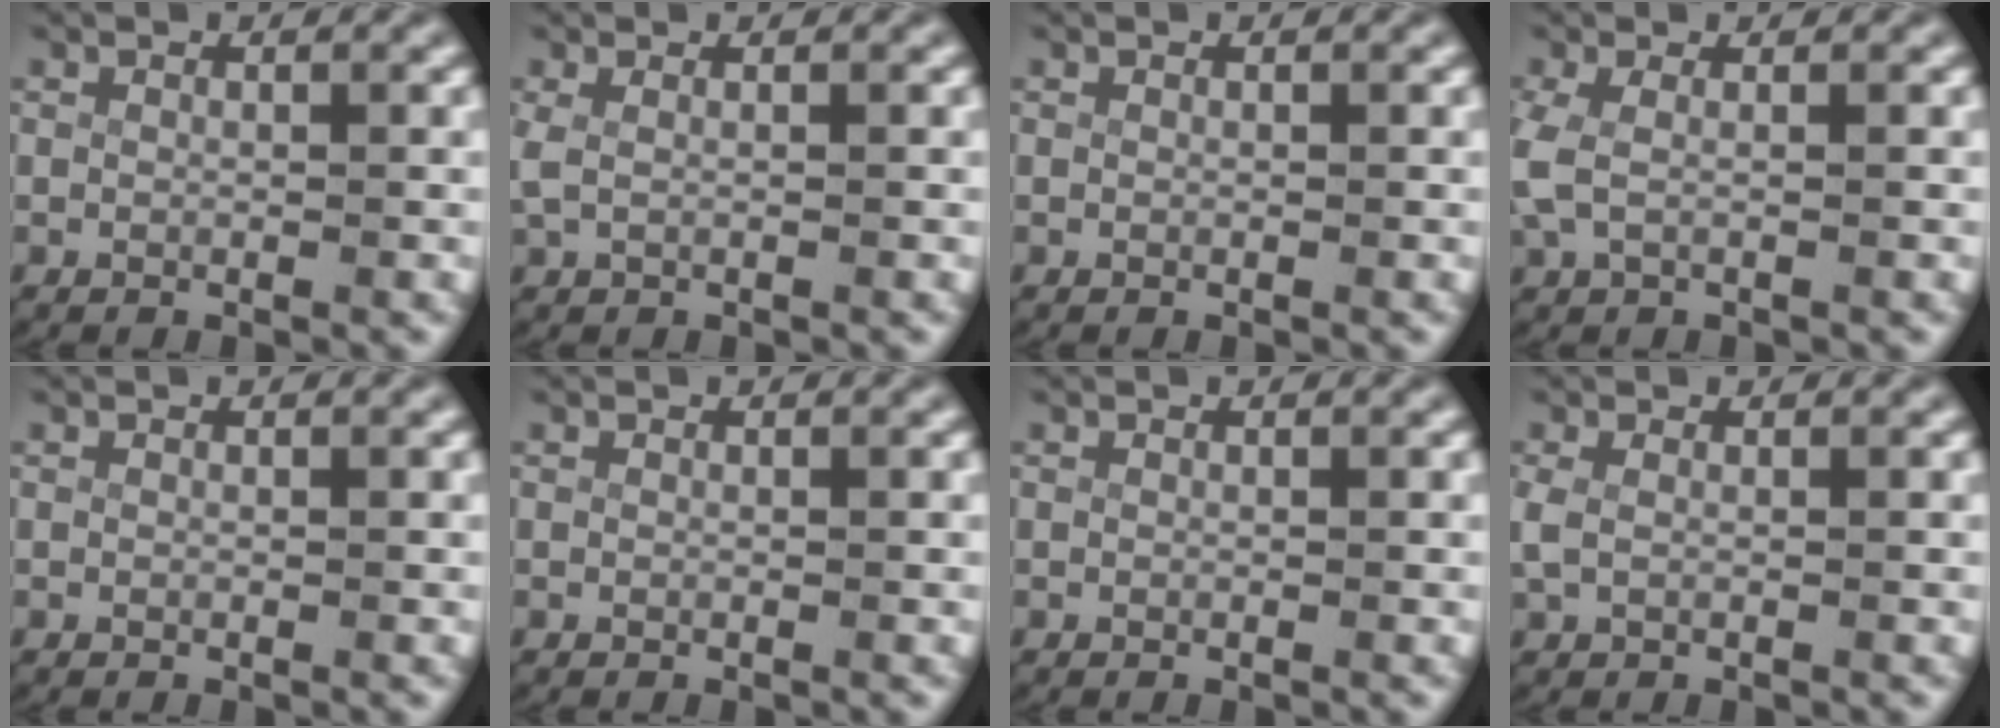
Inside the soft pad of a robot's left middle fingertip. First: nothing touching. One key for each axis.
{"total": 1.3, "fx": 0.3, "fy": 0.5, "fz": 1.1, "tx": -0.038, "ty": -0.003, "tz": 0.010}
{"total": 0.0}
{"total": 2.4, "fx": 0.0, "fy": 1.4, "fz": 1.9, "tx": -0.064, "ty": -0.009, "tz": 0.006}
{"total": 0.0}
{"total": 0.0}
{"total": 0.0}
{"total": 1.3, "fx": 0.1, "fy": 0.7, "fz": 1.1, "tx": -0.042, "ty": -0.007, "tz": 0.010}